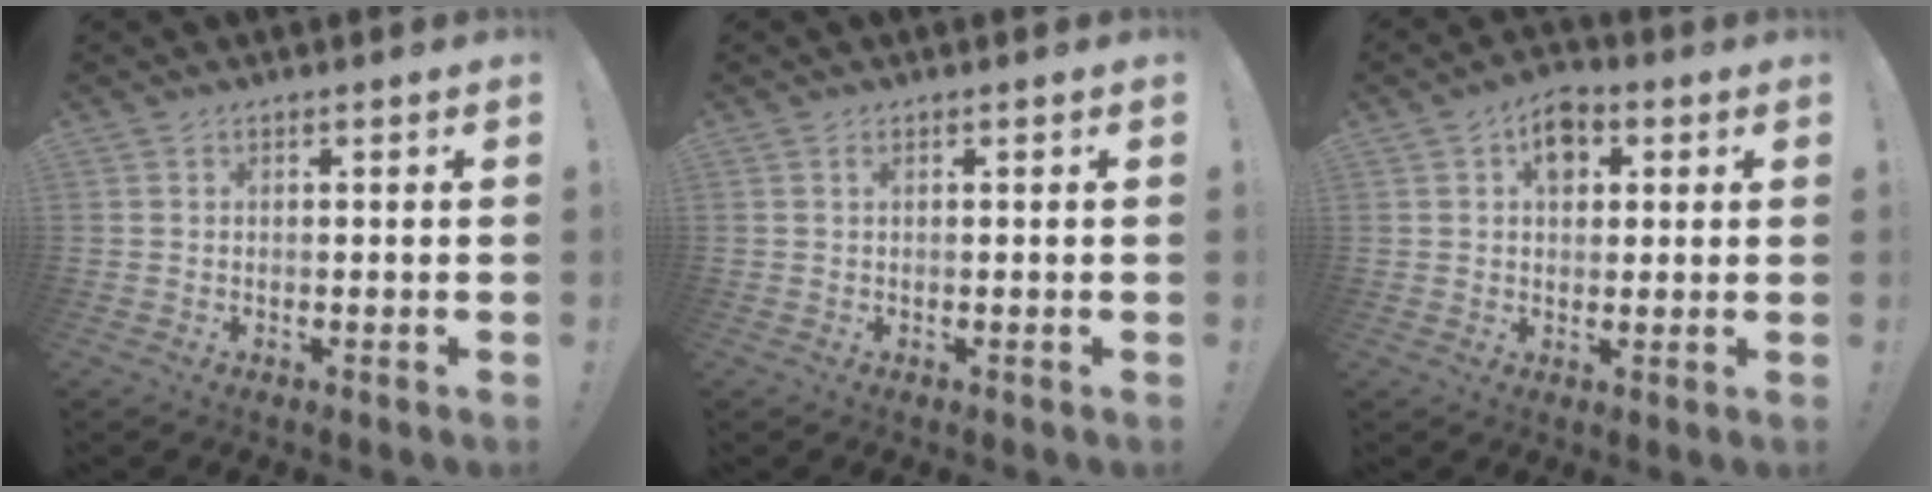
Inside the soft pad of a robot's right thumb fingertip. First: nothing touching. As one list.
[{"total": 0.5, "force": [0.2, 0.1, 0.5], "torque": [-0.003, -0.002, 0.001]}, {"total": 7.3, "force": [2.4, 5.2, 4.4], "torque": [-0.061, 0.003, 0.042]}]